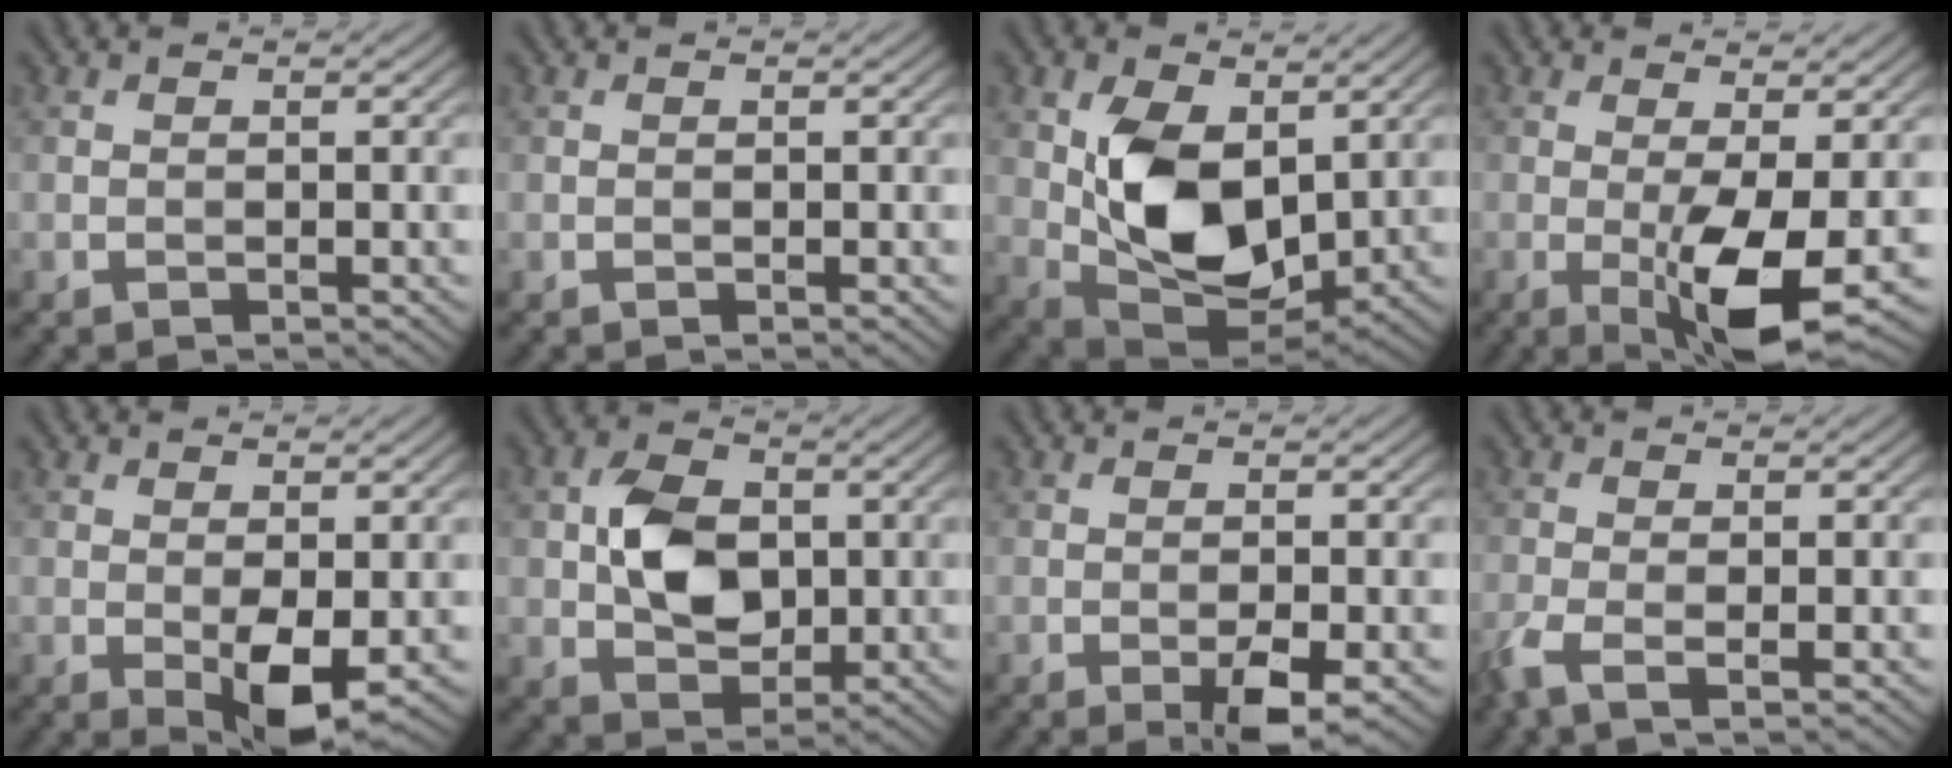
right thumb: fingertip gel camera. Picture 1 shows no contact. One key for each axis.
{"total": 0.0}
{"total": 11.3, "fx": 1.8, "fy": 7.1, "fz": 8.6, "tx": -0.184, "ty": -0.011, "tz": 0.038}
{"total": 7.7, "fx": -1.7, "fy": 1.6, "fz": 7.3, "tx": -0.129, "ty": -0.002, "tz": -0.028}
{"total": 4.3, "fx": -0.7, "fy": 1.7, "fz": 3.9, "tx": -0.068, "ty": -0.004, "tz": -0.009}
{"total": 7.0, "fx": 0.5, "fy": 5.1, "fz": 4.8, "tx": -0.091, "ty": 0.002, "tz": 0.009}
{"total": 3.7, "fx": -1.8, "fy": 0.8, "fz": 3.2, "tx": -0.054, "ty": 0.001, "tz": -0.029}
{"total": 2.9, "fx": -1.4, "fy": 0.6, "fz": 2.5, "tx": -0.066, "ty": -0.003, "tz": -0.040}